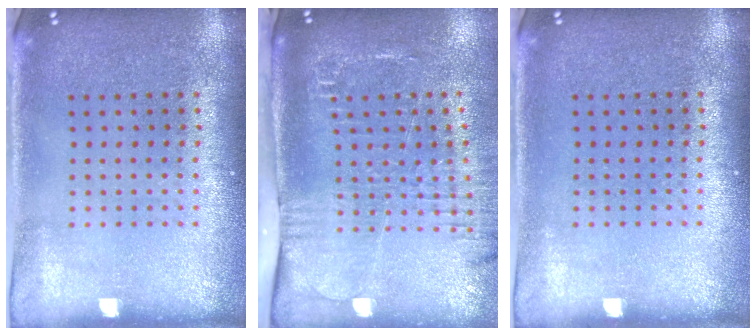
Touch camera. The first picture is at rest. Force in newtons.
{"total": 2.6, "press": 2.1, "slide": 1.6}
{"total": 0.0}